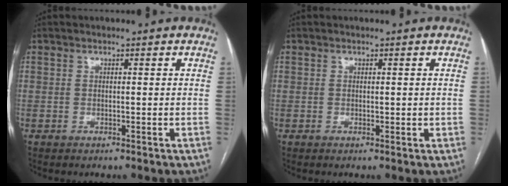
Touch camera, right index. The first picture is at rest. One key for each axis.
{"total": 0.8, "fx": 0.0, "fy": 0.4, "fz": 0.6, "tx": -0.011, "ty": -0.002, "tz": 0.001}